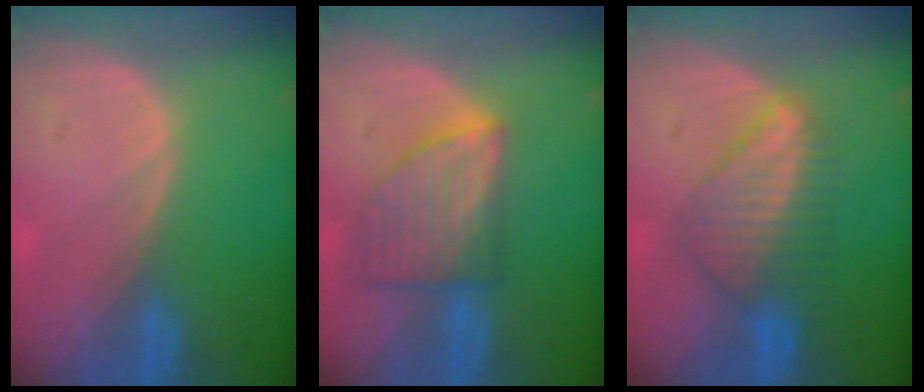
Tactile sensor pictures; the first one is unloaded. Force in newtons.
{"total": 7.7, "press": 7.0, "slide": 3.1}
{"total": 6.7, "press": 6.6, "slide": 1.3}